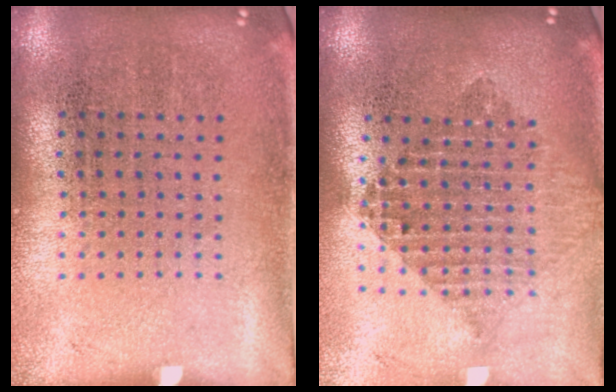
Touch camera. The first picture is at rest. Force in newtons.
{"total": 2.2, "press": 1.7, "slide": 1.3}